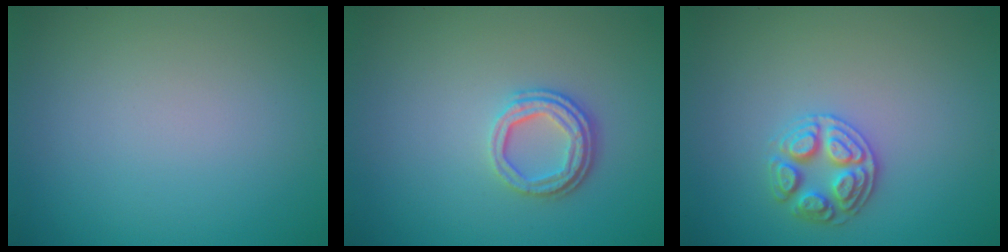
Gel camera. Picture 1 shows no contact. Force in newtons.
{"total": 3.3, "press": 2.5, "slide": 2.2}
{"total": 2.8, "press": 2.7, "slide": 0.6}